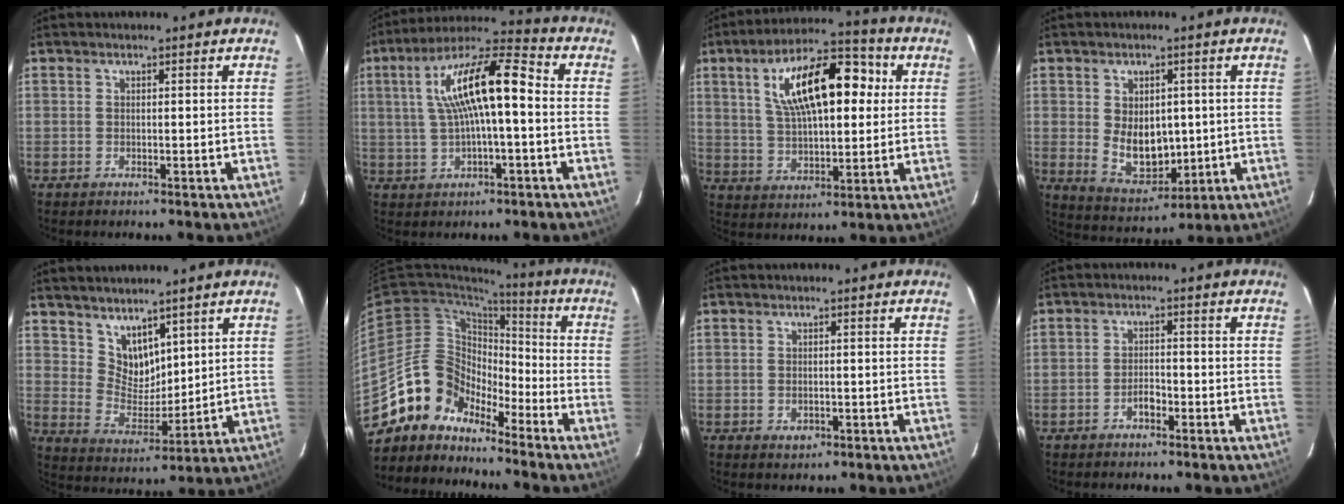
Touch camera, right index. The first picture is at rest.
{"total": 14.4, "force": [1.0, 3.5, 13.9], "torque": [-0.246, 0.029, 0.017]}
{"total": 17.6, "force": [4.8, 7.8, 15.1], "torque": [-0.264, 0.034, 0.080]}
{"total": 9.5, "force": [0.3, 6.6, 6.8], "torque": [-0.127, -0.012, 0.029]}
{"total": 7.8, "force": [5.7, 4.5, 2.8], "torque": [-0.042, -0.001, 0.121]}
{"total": 11.5, "force": [-9.3, 6.7, 1.0], "torque": [-0.026, 0.043, -0.187]}
{"total": 1.9, "force": [-0.5, 1.5, 1.1], "torque": [-0.016, -0.001, -0.005]}
{"total": 2.5, "force": [-1.6, 1.2, 1.5], "torque": [-0.030, 0.006, -0.029]}